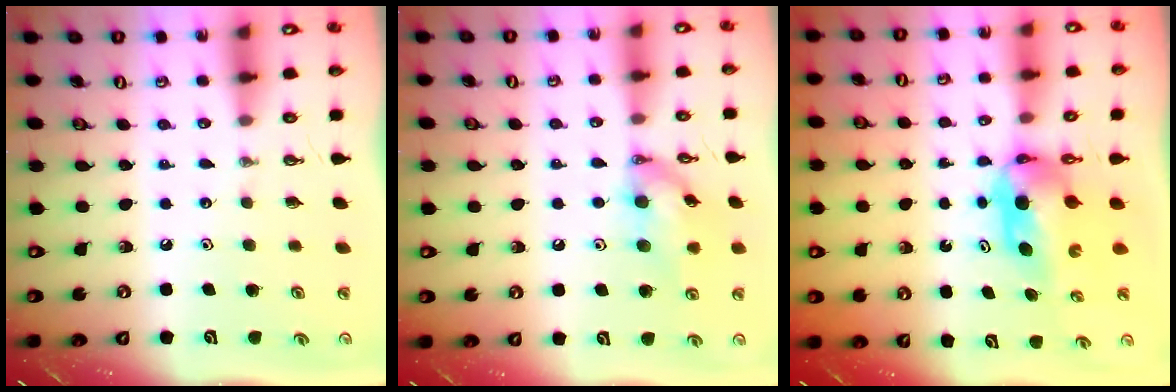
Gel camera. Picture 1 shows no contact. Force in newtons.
{"total": 12.9, "press": 12.8, "slide": 1.5}
{"total": 5.4, "press": 5.4, "slide": 0.5}